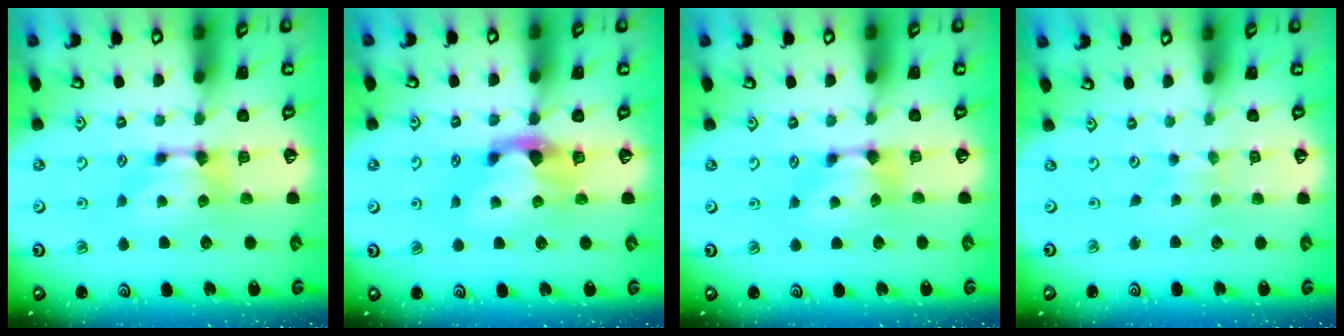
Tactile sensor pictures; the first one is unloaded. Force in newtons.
{"total": 2.3, "press": 1.9, "slide": 1.2}
{"total": 0.8, "press": 0.5, "slide": 0.6}
{"total": 3.4, "press": 3.4, "slide": 0.1}